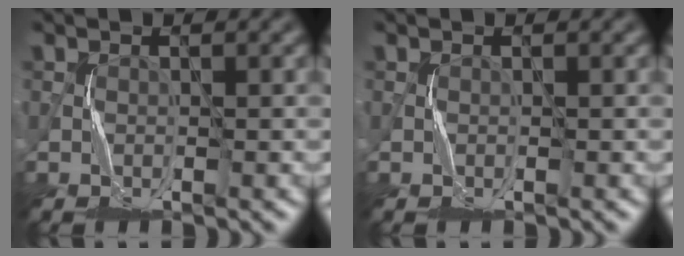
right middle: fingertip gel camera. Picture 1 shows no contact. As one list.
[{"total": 0.0}]